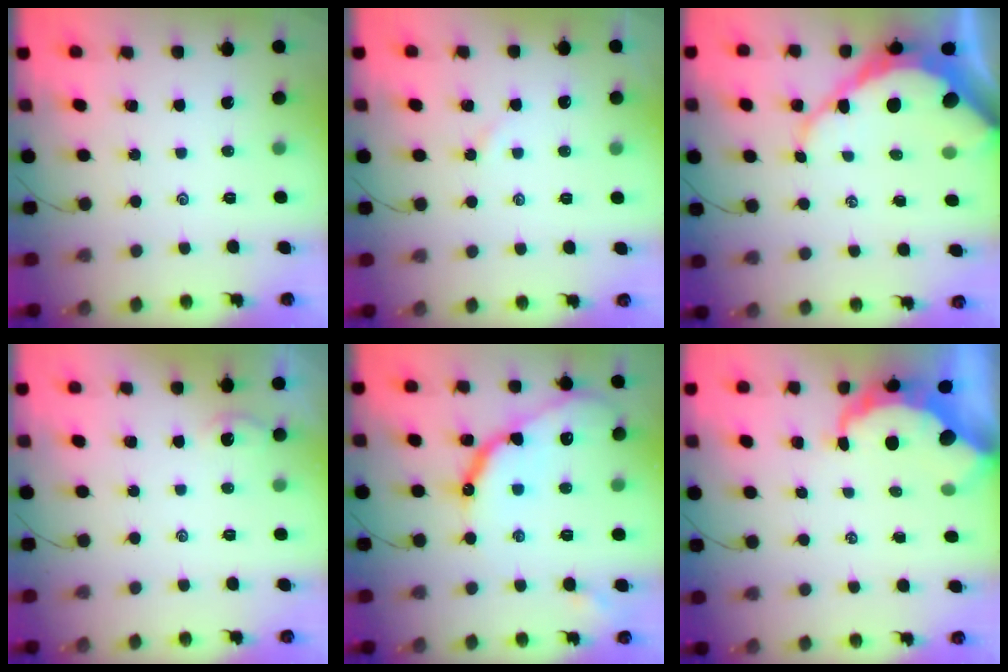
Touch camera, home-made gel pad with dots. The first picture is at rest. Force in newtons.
{"total": 2.2, "press": 2.2, "slide": 0.3}
{"total": 14.1, "press": 14.0, "slide": 1.2}
{"total": 0.8, "press": 0.8, "slide": 0.2}
{"total": 14.9, "press": 14.9, "slide": 0.6}
{"total": 7.4, "press": 7.4, "slide": 0.8}